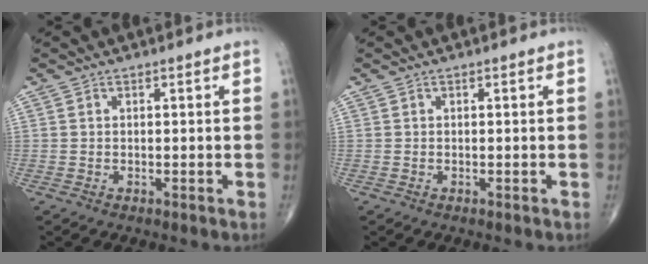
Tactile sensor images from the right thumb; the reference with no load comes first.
{"total": 0.0}